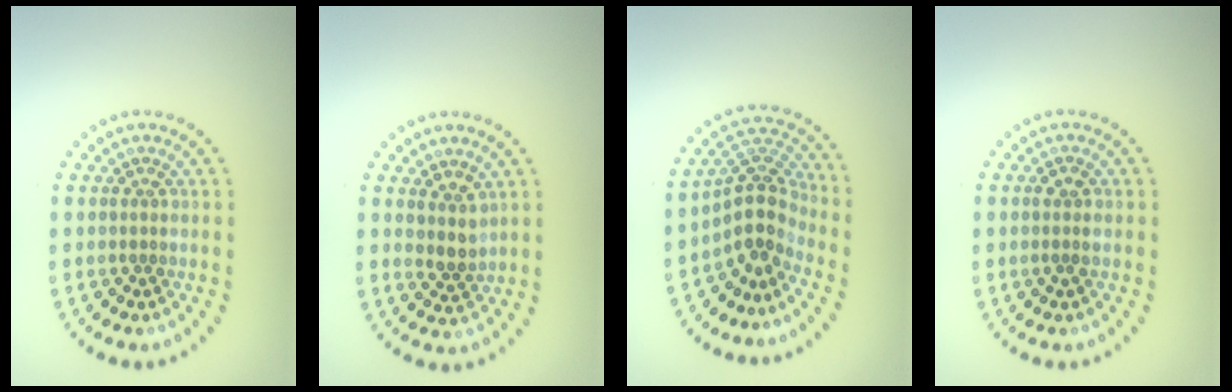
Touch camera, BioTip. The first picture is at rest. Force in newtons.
{"total": 2.1, "press": 1.7, "slide": 1.2}
{"total": 3.8, "press": 2.9, "slide": 2.5}
{"total": 1.1, "press": 1.1, "slide": 0.4}